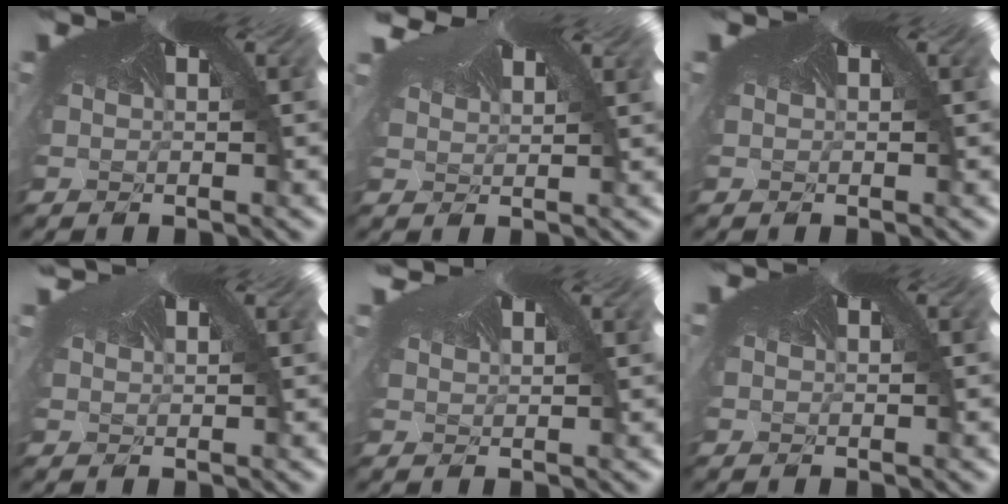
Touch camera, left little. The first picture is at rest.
{"total": 1.5, "force": [1.3, 0.3, -0.6], "torque": [-0.018, 0.001, 0.020]}
{"total": 0.0}
{"total": 1.0, "force": [0.2, -0.4, -0.9], "torque": [0.006, -0.002, 0.003]}
{"total": 1.1, "force": [0.5, -0.1, -1.0], "torque": [0.001, -0.002, 0.008]}
{"total": 0.0}